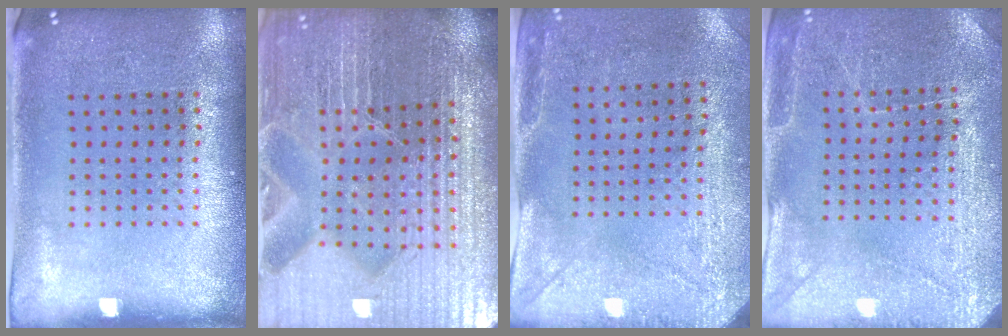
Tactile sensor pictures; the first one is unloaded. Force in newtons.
{"total": 5.5, "press": 5.2, "slide": 1.9}
{"total": 3.0, "press": 2.4, "slide": 1.9}
{"total": 2.9, "press": 2.9, "slide": 0.3}